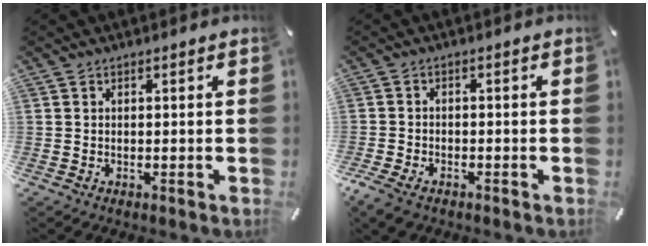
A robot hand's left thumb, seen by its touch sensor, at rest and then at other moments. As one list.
[{"total": 3.5, "force": [-2.4, 1.9, 1.7], "torque": [-0.048, 0.007, -0.051]}]